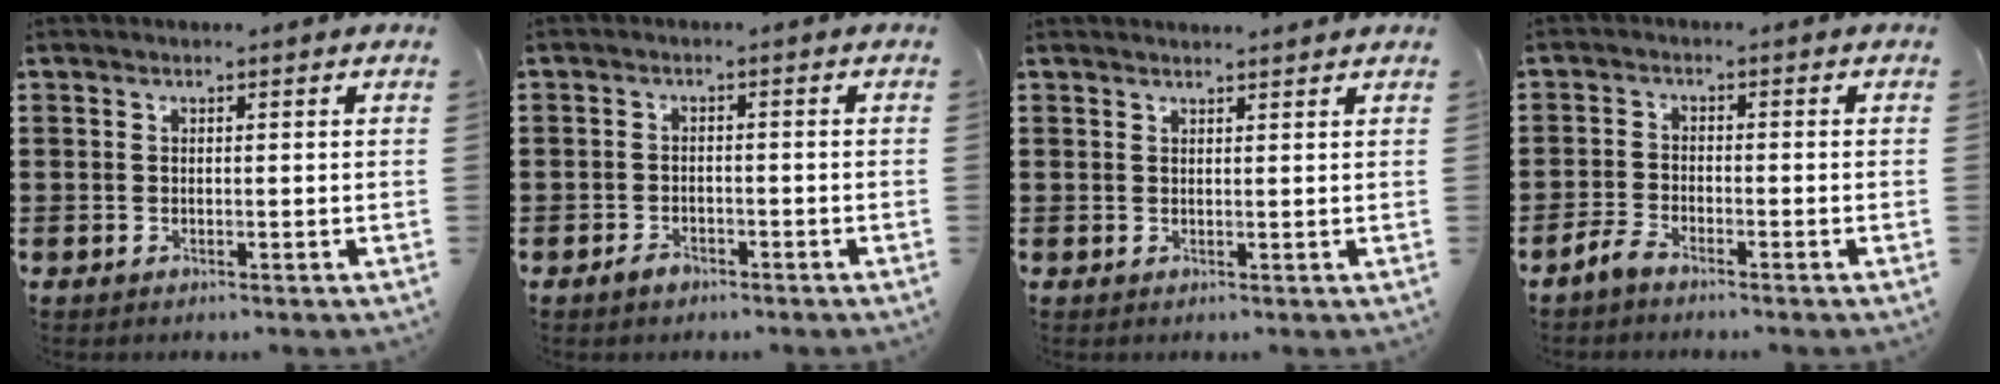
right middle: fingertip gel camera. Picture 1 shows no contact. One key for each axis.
{"total": 1.9, "fx": -1.5, "fy": 1.0, "fz": 0.6, "tx": -0.014, "ty": 0.001, "tz": -0.032}
{"total": 1.2, "fx": 1.2, "fy": -0.1, "fz": 0.3, "tx": 0.001, "ty": -0.004, "tz": 0.021}
{"total": 2.8, "fx": -2.5, "fy": 0.6, "fz": 1.2, "tx": -0.035, "ty": 0.004, "tz": -0.056}